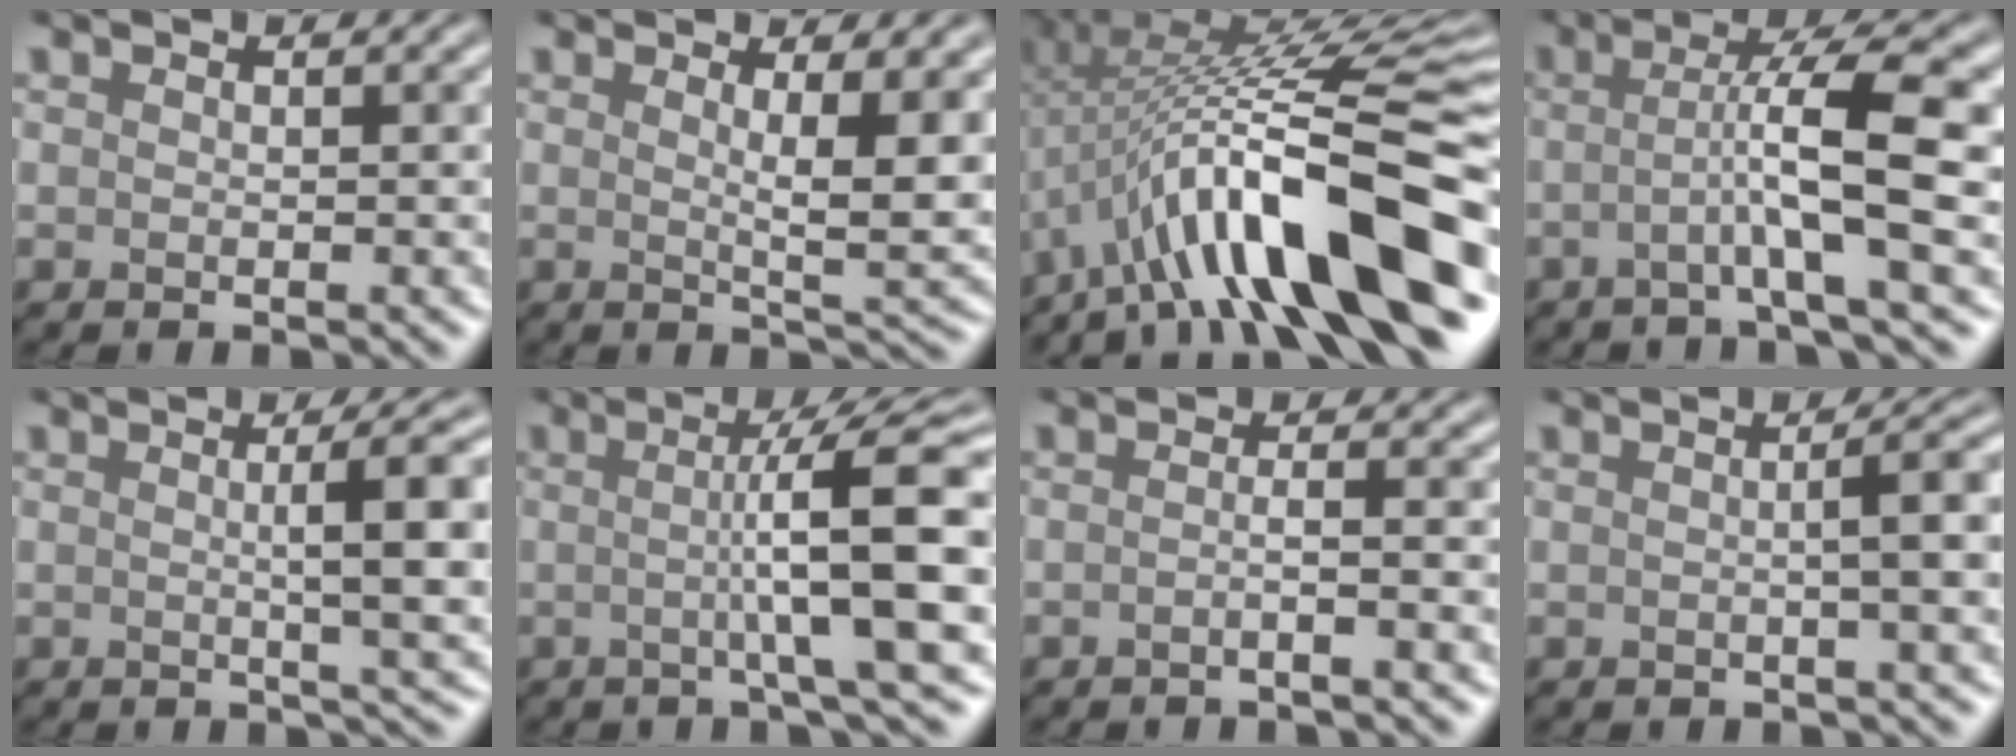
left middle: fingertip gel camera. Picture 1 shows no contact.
{"total": 5.5, "force": [1.3, 1.1, 5.2], "torque": [-0.070, -0.007, 0.023]}
{"total": 14.5, "force": [-4.1, 3.5, 13.5], "torque": [-0.198, 0.028, -0.065]}
{"total": 6.5, "force": [-0.5, 0.9, 6.5], "torque": [-0.103, 0.016, -0.017]}
{"total": 7.6, "force": [0.8, 1.8, 7.4], "torque": [-0.082, 0.011, 0.013]}
{"total": 10.6, "force": [0.5, 1.9, 10.5], "torque": [-0.118, 0.012, 0.002]}
{"total": 2.1, "force": [-0.6, 0.6, 1.9], "torque": [-0.015, 0.001, -0.020]}
{"total": 4.6, "force": [0.2, 1.1, 4.5], "torque": [-0.049, 0.016, -0.001]}